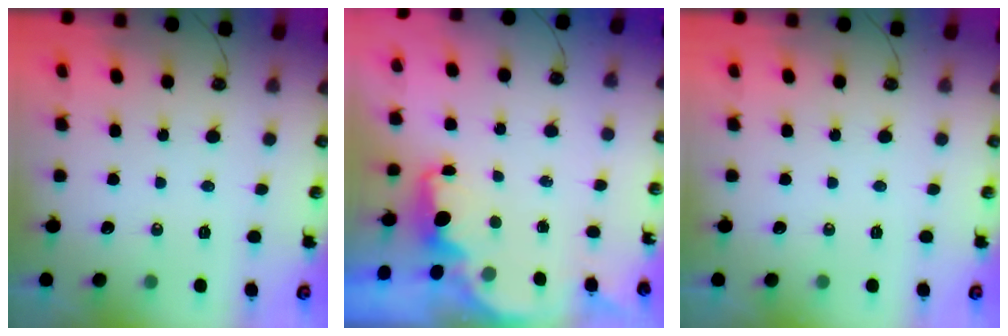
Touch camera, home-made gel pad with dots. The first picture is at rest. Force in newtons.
{"total": 2.0, "press": 1.8, "slide": 0.8}
{"total": 0.0}